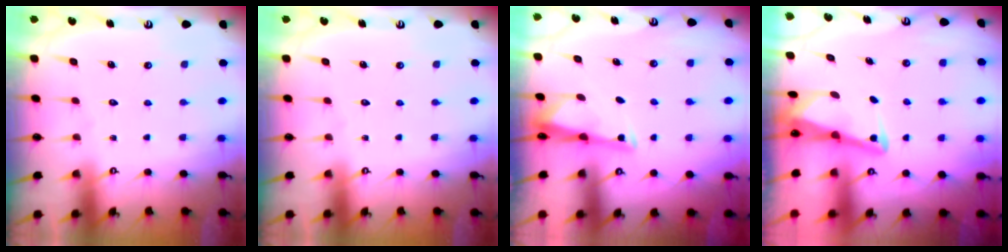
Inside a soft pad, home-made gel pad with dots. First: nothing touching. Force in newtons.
{"total": 0.0}
{"total": 3.2, "press": 3.2, "slide": 0.4}
{"total": 2.9, "press": 2.8, "slide": 0.4}